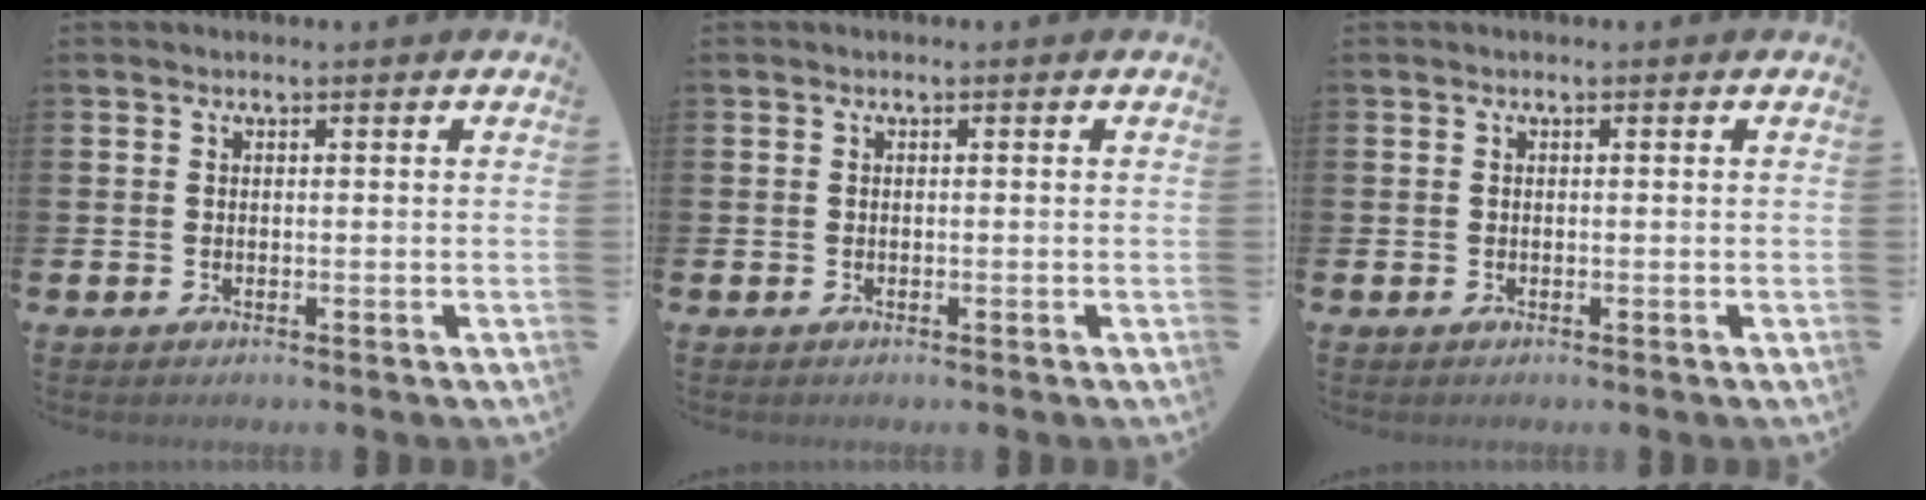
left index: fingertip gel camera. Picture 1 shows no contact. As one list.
[{"total": 0.0}, {"total": 0.0}]